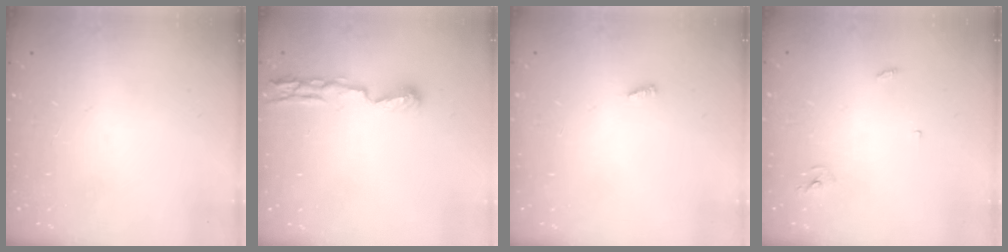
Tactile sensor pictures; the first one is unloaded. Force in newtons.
{"total": 8.1, "press": 8.0, "slide": 1.1}
{"total": 2.8, "press": 2.7, "slide": 0.3}
{"total": 2.5, "press": 2.5, "slide": 0.2}